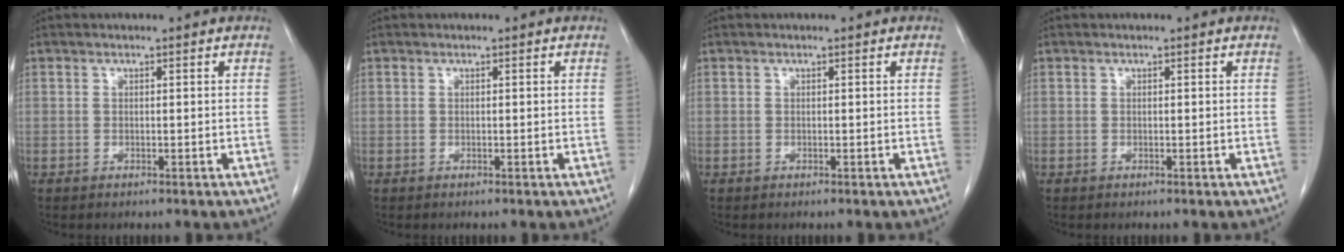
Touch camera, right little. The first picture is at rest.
{"total": 0.0}
{"total": 0.0}
{"total": 0.0}